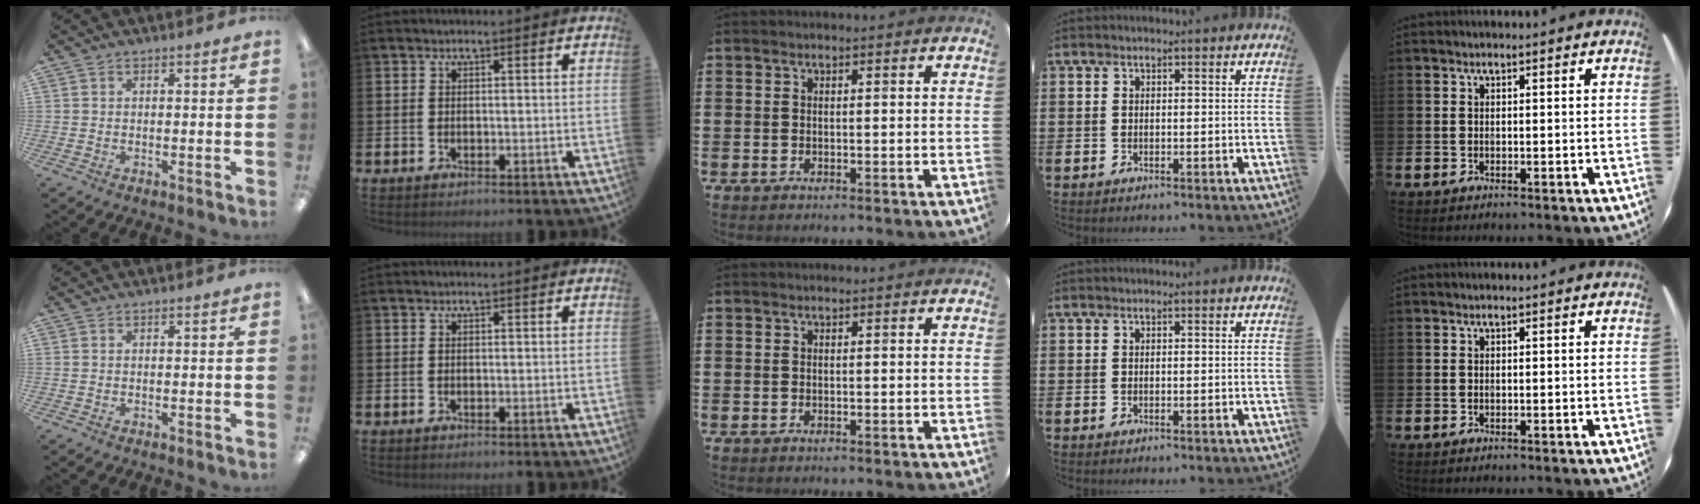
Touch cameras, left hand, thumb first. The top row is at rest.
{}